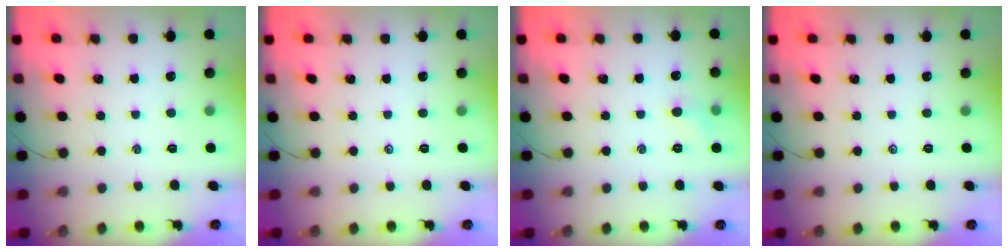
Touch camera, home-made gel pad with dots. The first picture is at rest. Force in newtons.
{"total": 0.0}
{"total": 5.0, "press": 4.8, "slide": 1.6}
{"total": 0.0}